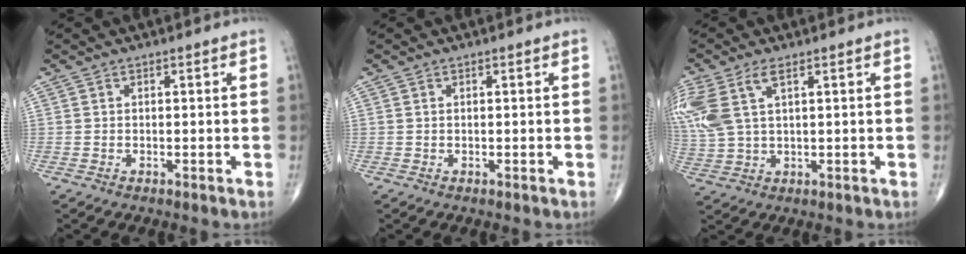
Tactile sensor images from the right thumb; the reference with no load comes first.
{"total": 0.0}
{"total": 11.5, "force": [4.1, 5.5, 9.1], "torque": [-0.243, 0.006, 0.090]}